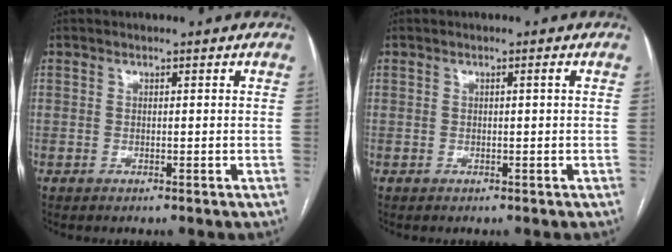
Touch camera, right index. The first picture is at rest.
{"total": 0.6, "force": [0.1, -0.1, 0.5], "torque": [-0.008, 0.001, 0.002]}